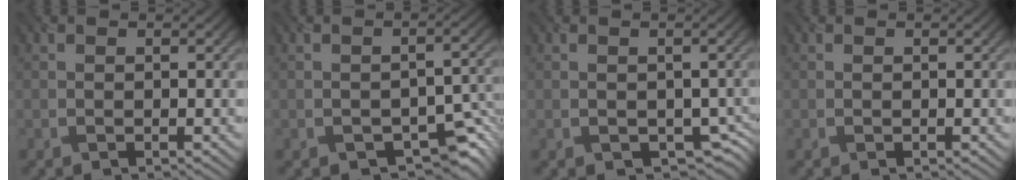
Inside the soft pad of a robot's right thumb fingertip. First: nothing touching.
{"total": 5.6, "force": [-3.4, 3.2, 3.1], "torque": [-0.039, -0.021, -0.041]}
{"total": 3.8, "force": [-1.1, 2.7, 2.4], "torque": [-0.049, -0.022, -0.009]}
{"total": 0.0}